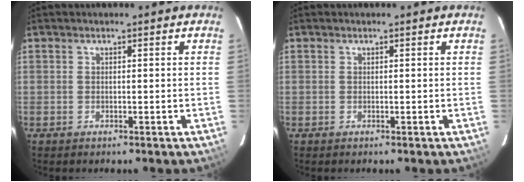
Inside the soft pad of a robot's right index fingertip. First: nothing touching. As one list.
[{"total": 0.0}]